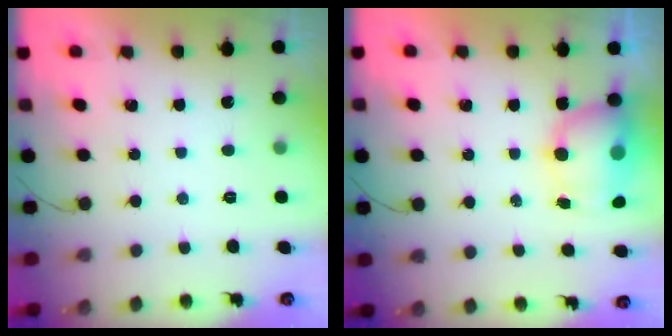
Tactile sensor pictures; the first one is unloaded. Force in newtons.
{"total": 11.6, "press": 8.7, "slide": 7.6}